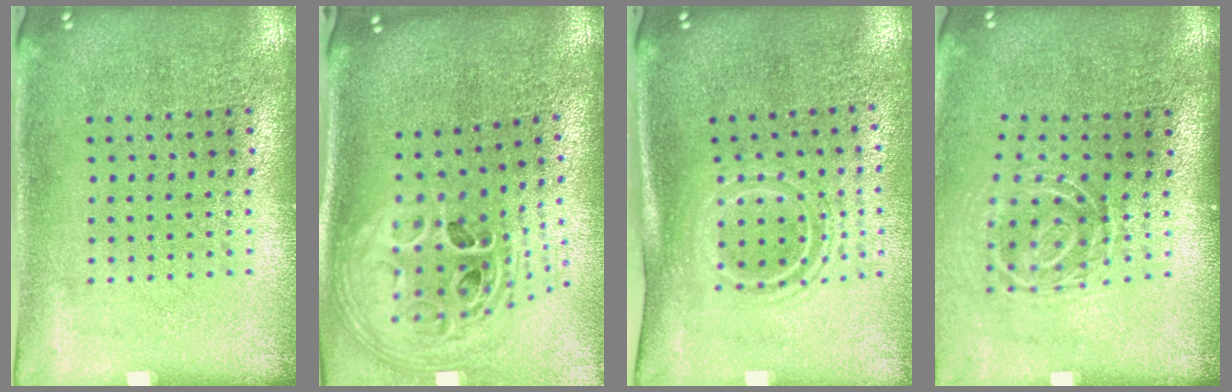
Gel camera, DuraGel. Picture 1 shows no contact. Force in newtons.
{"total": 2.9, "press": 2.1, "slide": 2.1}
{"total": 1.6, "press": 1.1, "slide": 1.2}
{"total": 1.8, "press": 1.2, "slide": 1.4}